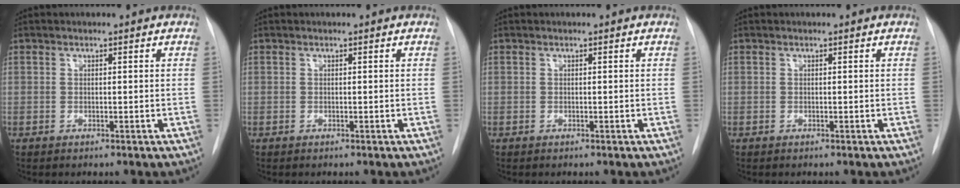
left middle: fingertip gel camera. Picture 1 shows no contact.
{"total": 0.0}
{"total": 0.0}
{"total": 0.0}